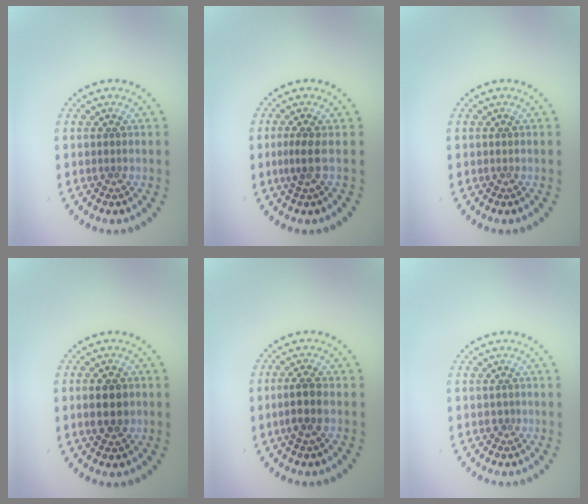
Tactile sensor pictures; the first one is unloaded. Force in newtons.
{"total": 1.8, "press": 1.3, "slide": 1.3}
{"total": 0.0}
{"total": 2.9, "press": 2.9, "slide": 0.3}
{"total": 2.2, "press": 2.1, "slide": 0.9}
{"total": 0.5, "press": 0.1, "slide": 0.5}